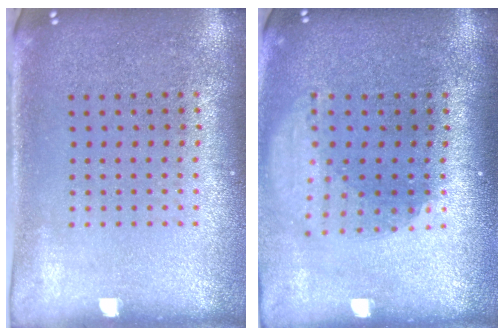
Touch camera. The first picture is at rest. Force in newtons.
{"total": 1.8, "press": 1.4, "slide": 1.2}